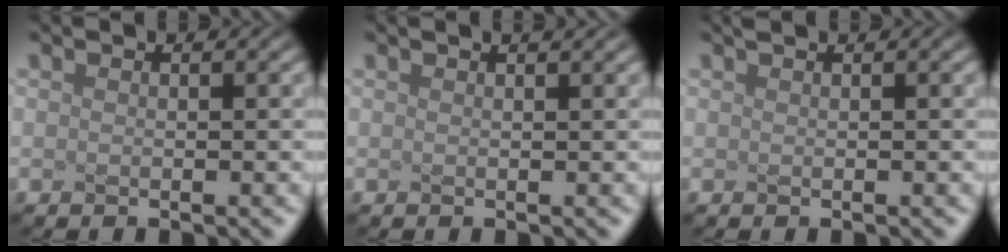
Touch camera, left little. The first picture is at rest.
{"total": 1.4, "force": [0.9, 0.5, 0.8], "torque": [-0.006, 0.005, 0.001]}
{"total": 0.7, "force": [0.5, 0.2, 0.4], "torque": [-0.005, 0.002, 0.006]}